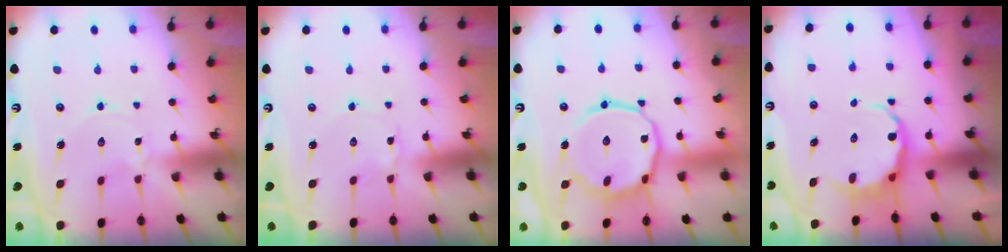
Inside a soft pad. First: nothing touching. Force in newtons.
{"total": 1.4, "press": 1.4, "slide": 0.1}
{"total": 17.1, "press": 17.1, "slide": 1.2}
{"total": 5.0, "press": 4.5, "slide": 2.2}